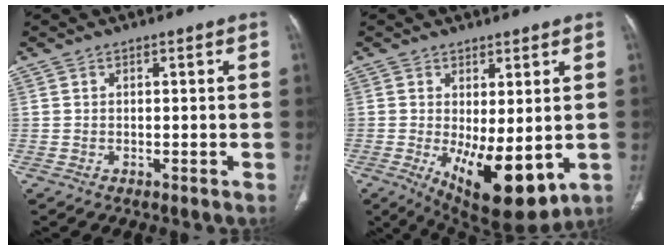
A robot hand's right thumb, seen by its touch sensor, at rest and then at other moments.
{"total": 12.9, "force": [-2.2, 5.2, 11.6], "torque": [-0.171, -0.026, -0.011]}